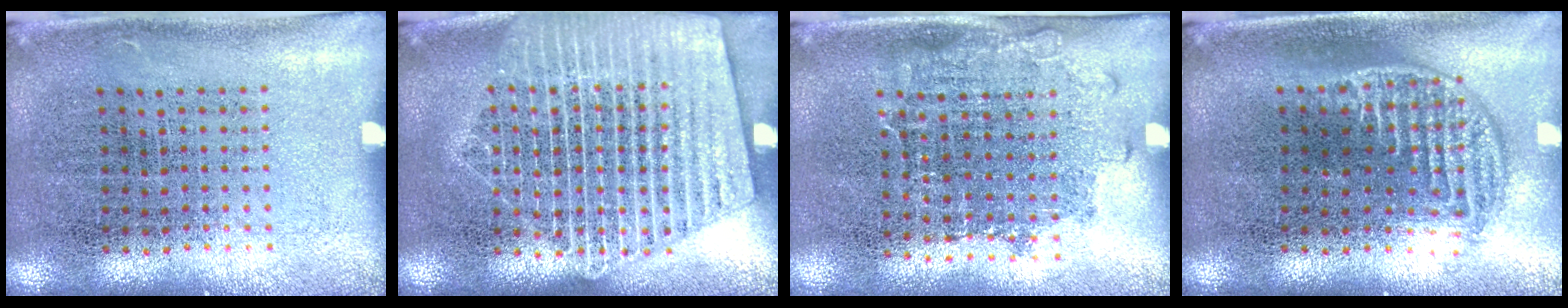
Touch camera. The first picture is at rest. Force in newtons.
{"total": 2.3, "press": 2.2, "slide": 0.2}
{"total": 1.2, "press": 0.9, "slide": 0.8}
{"total": 1.3, "press": 1.1, "slide": 0.7}